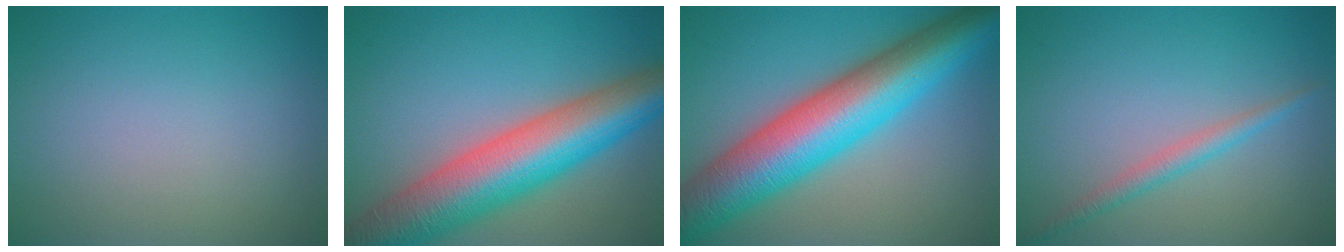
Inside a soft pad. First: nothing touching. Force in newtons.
{"total": 11.8, "press": 11.8, "slide": 0.5}
{"total": 12.8, "press": 12.8, "slide": 0.2}
{"total": 2.0, "press": 2.0, "slide": 0.1}